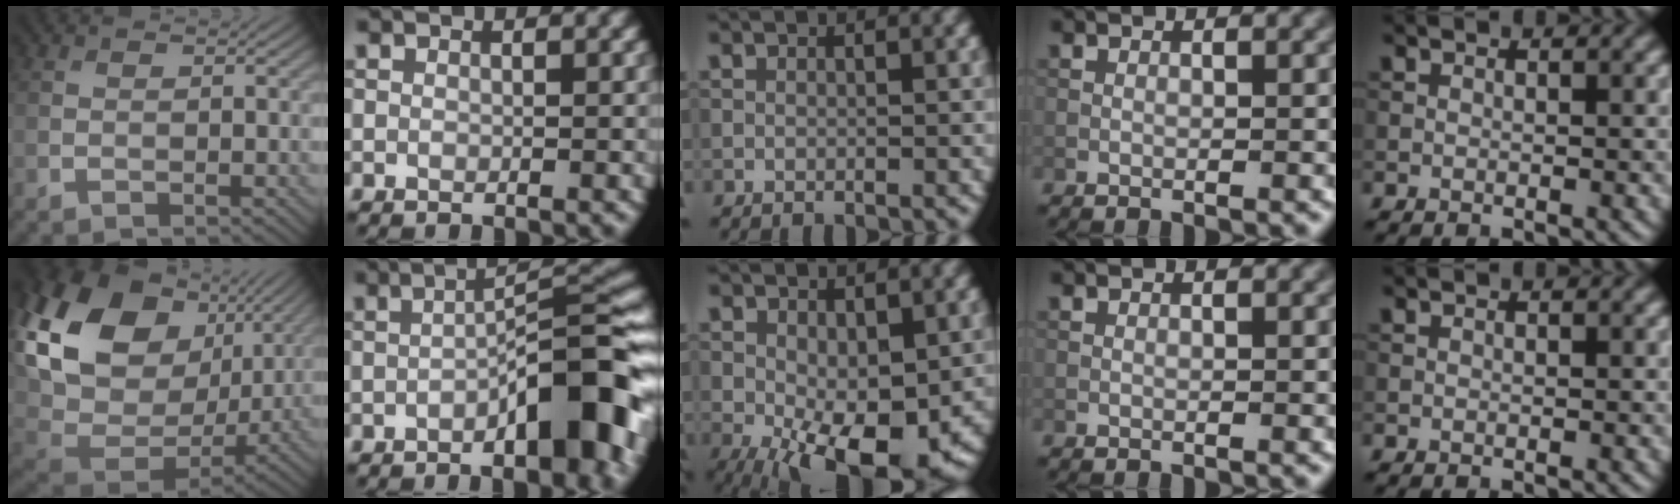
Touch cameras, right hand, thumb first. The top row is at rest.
{"thumb": {"total": 22.2, "force": [7.7, 15.8, 13.6], "torque": [-0.341, 0.026, 0.166]}, "index": {"total": 10.0, "force": [-3.6, 2.6, 9.0], "torque": [-0.113, 0.020, -0.057]}, "middle": {"total": 10.1, "force": [-3.2, 5.0, 8.2], "torque": [-0.141, -0.024, -0.040]}}